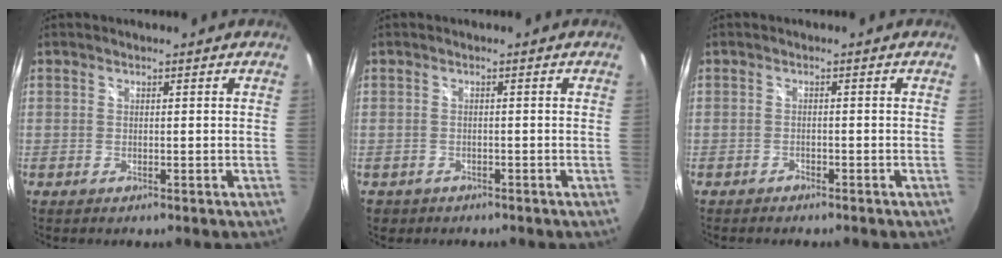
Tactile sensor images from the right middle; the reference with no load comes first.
{"total": 2.3, "force": [-1.3, 1.8, 0.6], "torque": [-0.020, -0.004, -0.017]}
{"total": 1.6, "force": [-1.5, 0.5, 0.3], "torque": [-0.015, -0.005, -0.024]}